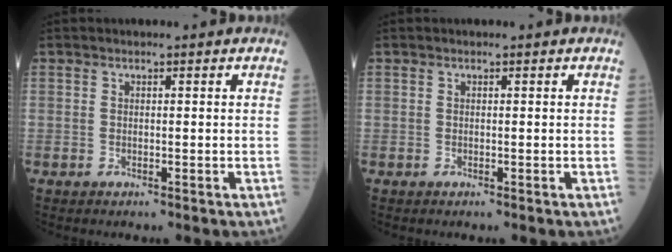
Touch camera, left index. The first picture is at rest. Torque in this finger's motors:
{"motor_torque": [0.00, 0.00, 0.00, 0.00]}